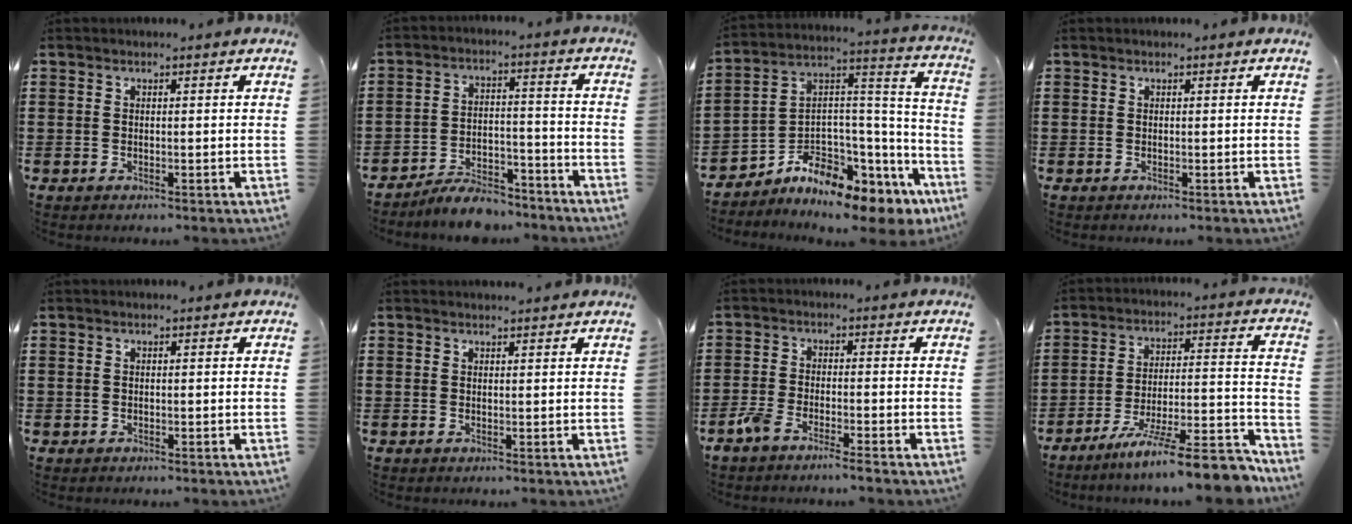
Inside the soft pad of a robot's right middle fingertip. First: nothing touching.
{"total": 6.6, "force": [-6.3, 1.3, 1.6], "torque": [-0.020, 0.017, -0.119]}
{"total": 7.1, "force": [-6.3, 2.4, 2.1], "torque": [-0.054, -0.014, -0.126]}
{"total": 0.0}
{"total": 0.0}
{"total": 0.7, "force": [0.7, 0.0, 0.1], "torque": [0.004, -0.004, 0.012]}
{"total": 3.3, "force": [-2.8, 0.3, 1.7], "torque": [-0.052, -0.003, -0.059]}
{"total": 12.6, "force": [-10.2, 0.6, 7.4], "torque": [-0.107, 0.023, -0.184]}